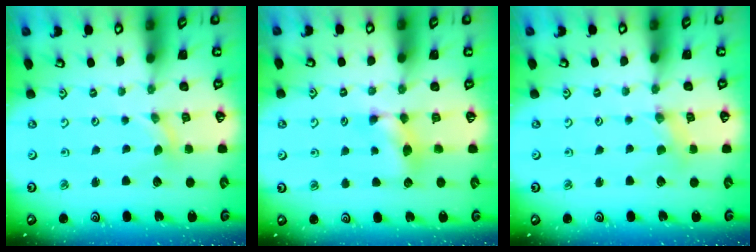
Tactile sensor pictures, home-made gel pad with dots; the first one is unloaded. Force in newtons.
{"total": 7.8, "press": 7.8, "slide": 0.5}
{"total": 1.3, "press": 1.2, "slide": 0.3}